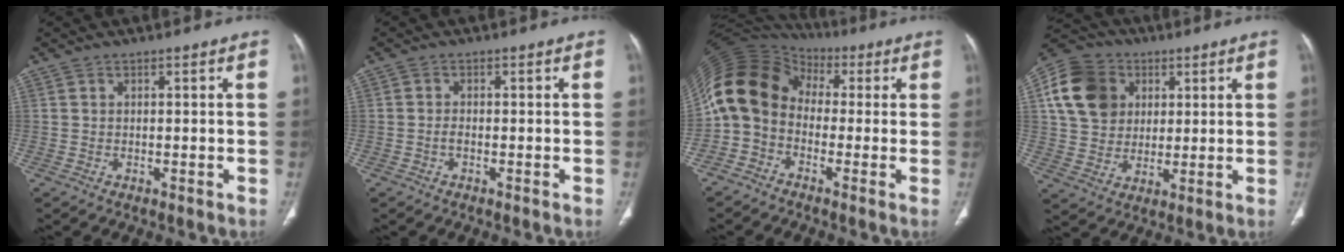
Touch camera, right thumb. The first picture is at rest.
{"total": 1.1, "force": [-0.5, 0.4, 0.9], "torque": [-0.019, 0.003, -0.012]}
{"total": 12.4, "force": [-1.1, 10.0, 7.1], "torque": [-0.126, 0.056, -0.042]}
{"total": 14.7, "force": [4.3, 12.2, 7.0], "torque": [-0.120, 0.006, 0.074]}